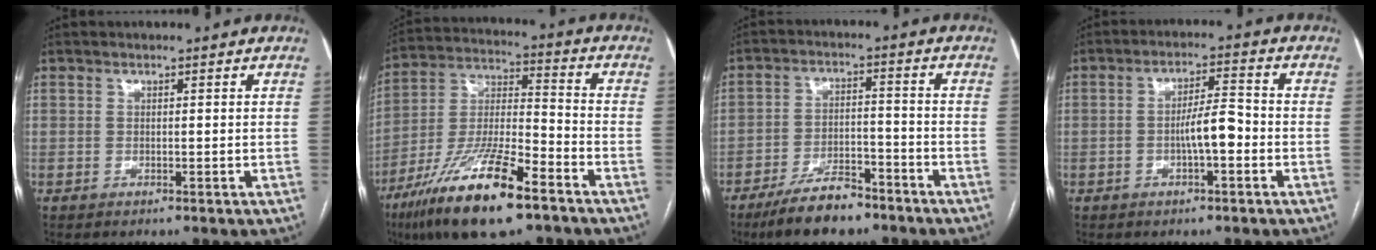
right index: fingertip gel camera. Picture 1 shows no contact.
{"total": 18.2, "force": [-11.2, 3.2, 13.9], "torque": [-0.288, -0.030, -0.204]}
{"total": 9.7, "force": [-7.4, 3.1, 5.4], "torque": [-0.094, -0.006, -0.130]}
{"total": 5.6, "force": [-1.5, 1.1, 5.2], "torque": [-0.094, 0.013, -0.025]}